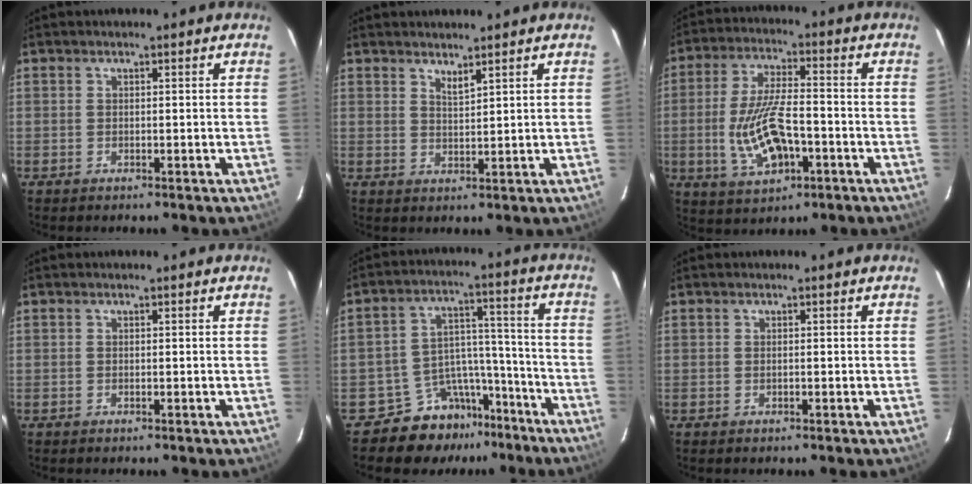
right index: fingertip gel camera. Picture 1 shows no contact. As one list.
[{"total": 2.1, "force": [1.8, 0.2, 1.0], "torque": [-0.018, -0.002, 0.031]}, {"total": 12.7, "force": [-3.6, 5.1, 11.0], "torque": [-0.230, -0.004, -0.057]}, {"total": 0.0}, {"total": 10.5, "force": [-8.6, 5.9, 1.1], "torque": [-0.019, 0.058, -0.132]}, {"total": 0.0}]